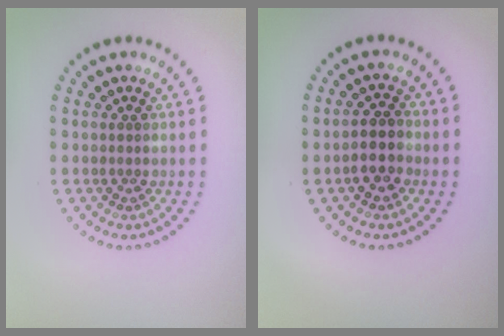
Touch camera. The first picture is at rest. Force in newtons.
{"total": 2.8, "press": 2.7, "slide": 0.9}